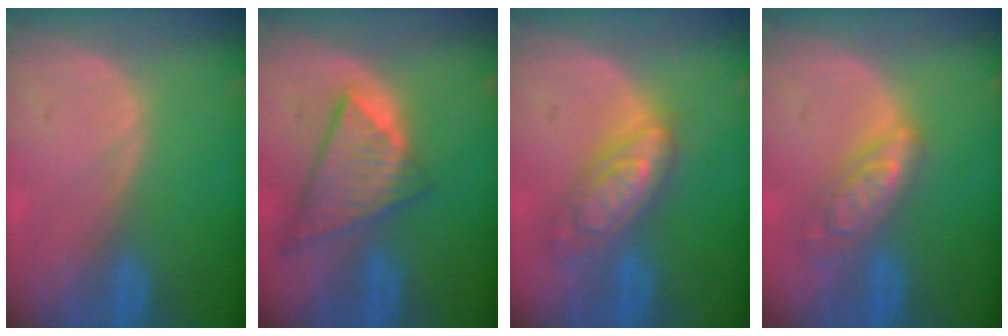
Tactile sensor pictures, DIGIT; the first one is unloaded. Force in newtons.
{"total": 8.9, "press": 7.8, "slide": 4.5}
{"total": 7.5, "press": 7.4, "slide": 0.6}
{"total": 6.2, "press": 5.5, "slide": 2.9}